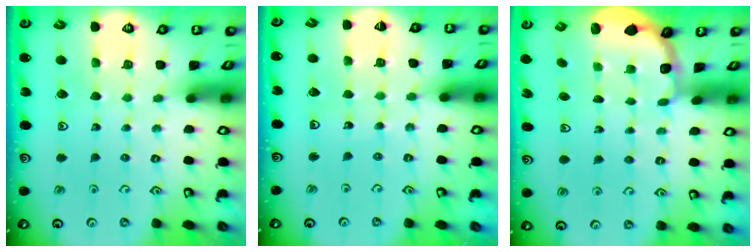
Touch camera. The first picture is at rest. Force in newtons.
{"total": 3.5, "press": 3.5, "slide": 0.3}
{"total": 1.8, "press": 1.6, "slide": 0.7}